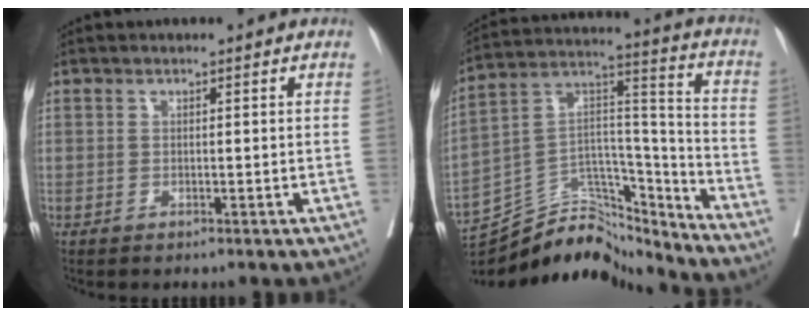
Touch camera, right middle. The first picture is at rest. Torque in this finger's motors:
{"motor_torque": [0.12, -1.10, -0.05, -0.05]}